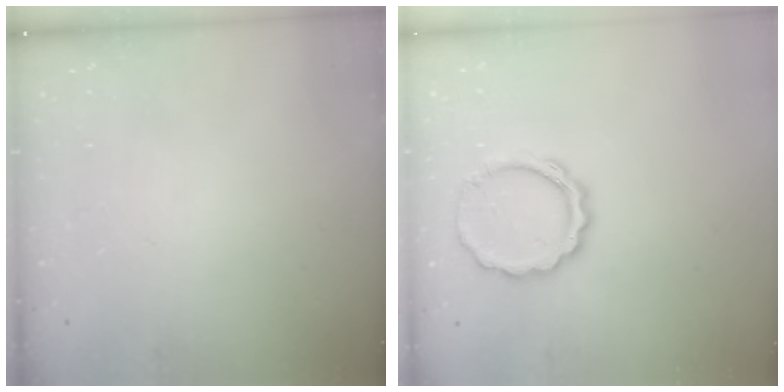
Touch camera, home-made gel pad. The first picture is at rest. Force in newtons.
{"total": 9.0, "press": 9.0, "slide": 1.2}